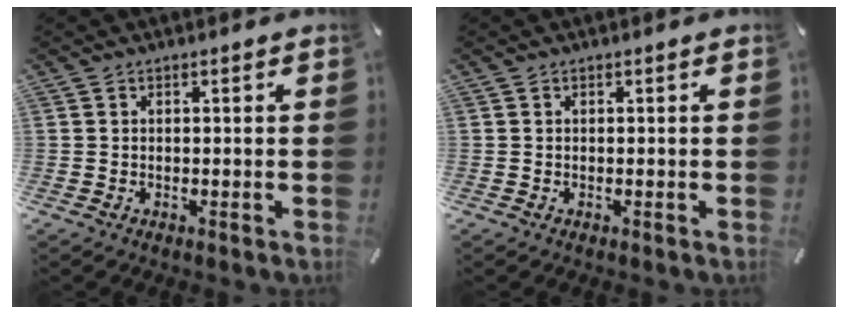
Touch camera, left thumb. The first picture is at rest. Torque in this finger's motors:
{"motor_torque": [-0.40, -0.40, -0.06, -0.06, 0.00]}